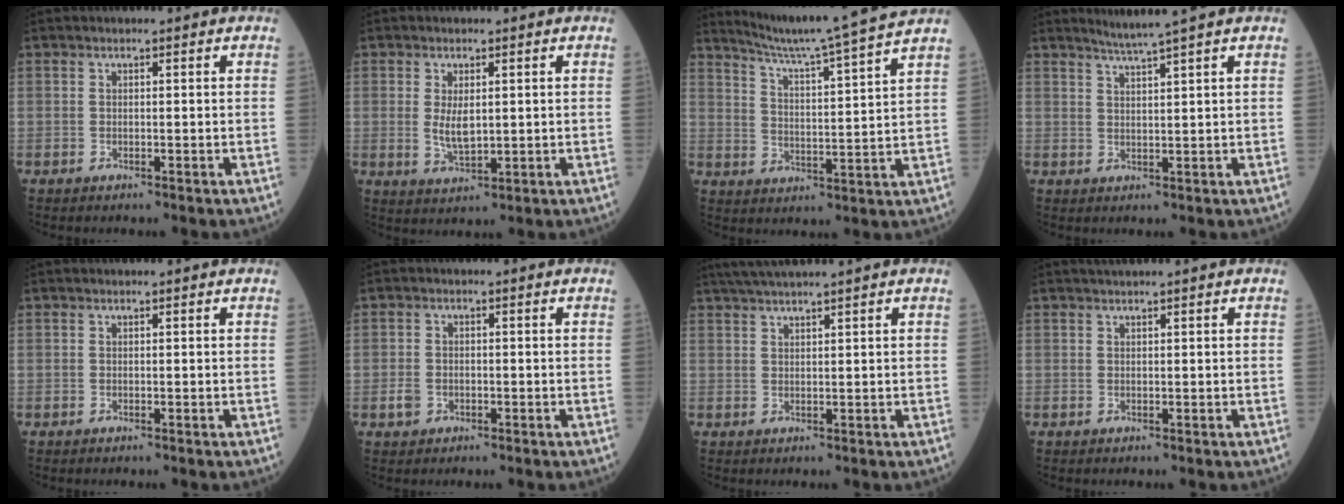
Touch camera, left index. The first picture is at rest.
{"total": 3.8, "force": [0.5, 1.5, 3.4], "torque": [-0.069, -0.011, 0.015]}
{"total": 15.3, "force": [13.5, -3.1, 6.4], "torque": [-0.108, -0.035, 0.194]}
{"total": 3.7, "force": [3.0, -1.6, 1.4], "torque": [-0.025, -0.009, 0.062]}
{"total": 0.0}
{"total": 2.1, "force": [-0.9, 1.7, 0.8], "torque": [-0.021, 0.003, -0.013]}
{"total": 5.0, "force": [4.1, -1.2, 2.5], "torque": [-0.045, 0.020, 0.078]}
{"total": 1.4, "force": [1.2, -0.5, 0.6], "torque": [-0.007, 0.007, 0.028]}